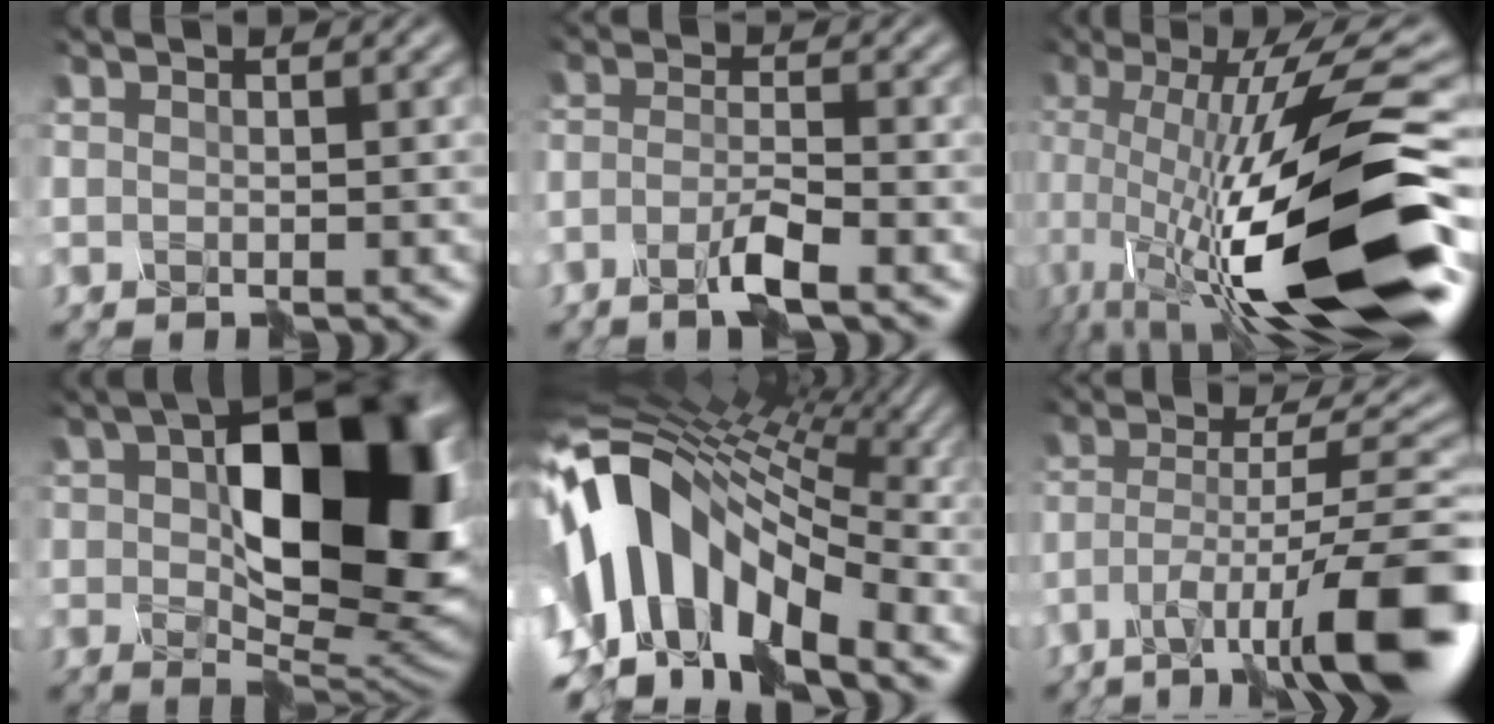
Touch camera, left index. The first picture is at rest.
{"total": 2.7, "force": [-2.5, -0.6, 0.7], "torque": [-0.035, 0.002, -0.053]}
{"total": 15.7, "force": [-3.4, 3.9, 14.8], "torque": [-0.247, 0.016, -0.058]}
{"total": 13.9, "force": [1.4, 7.6, 11.6], "torque": [-0.166, 0.001, 0.035]}
{"total": 11.6, "force": [-3.4, 7.0, 8.6], "torque": [-0.154, 0.023, -0.077]}
{"total": 12.3, "force": [-6.9, 2.6, 9.9], "torque": [-0.174, 0.005, -0.116]}